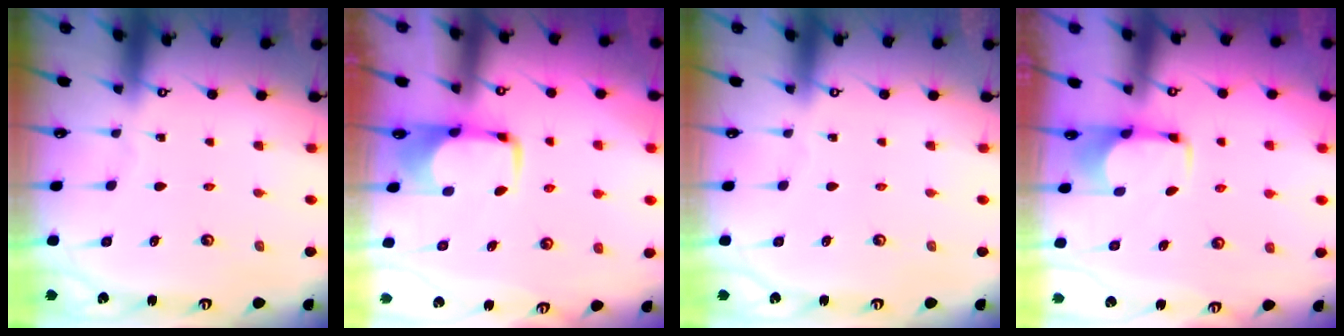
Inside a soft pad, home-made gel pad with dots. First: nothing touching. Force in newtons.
{"total": 1.8, "press": 1.7, "slide": 0.4}
{"total": 0.0}
{"total": 2.3, "press": 2.2, "slide": 0.8}